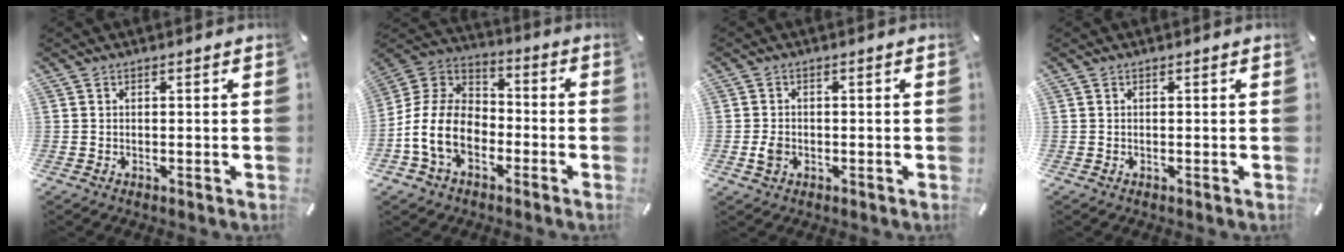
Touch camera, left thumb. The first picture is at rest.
{"total": 13.0, "force": [-5.3, 9.2, 7.6], "torque": [-0.179, 0.021, -0.100]}
{"total": 2.7, "force": [-0.7, 2.1, 1.6], "torque": [-0.035, 0.002, -0.014]}
{"total": 0.0}